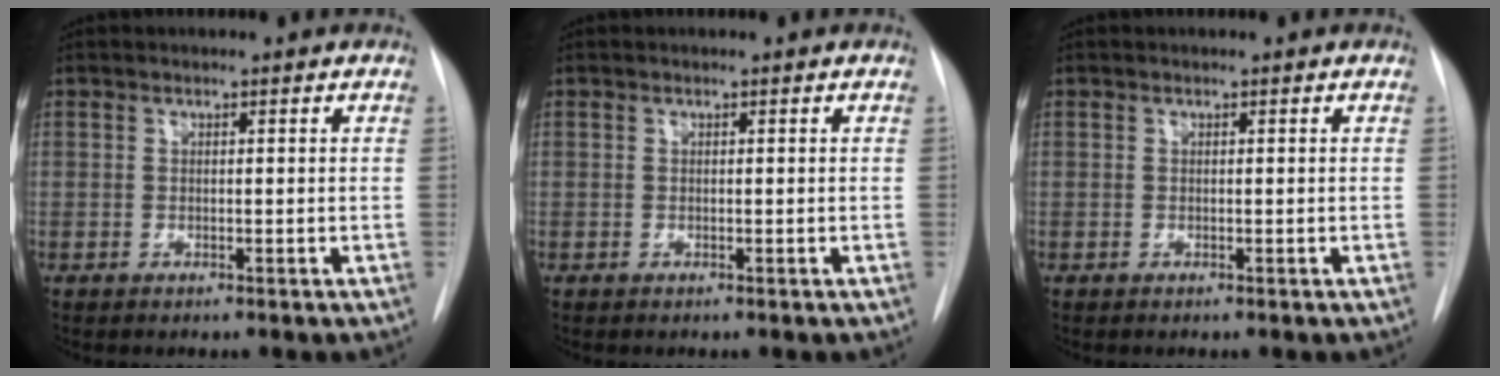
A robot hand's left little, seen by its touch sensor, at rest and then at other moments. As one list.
[{"total": 0.0}, {"total": 0.0}]